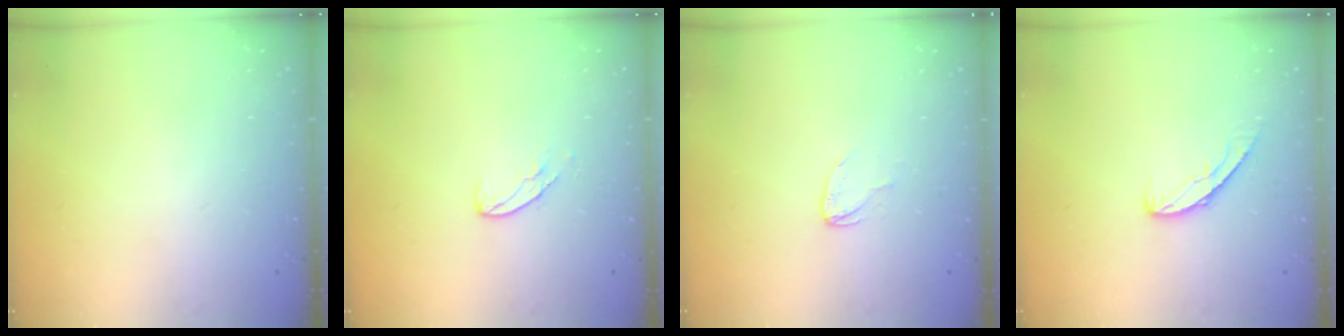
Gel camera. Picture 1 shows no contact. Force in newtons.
{"total": 6.3, "press": 6.3, "slide": 0.4}
{"total": 3.2, "press": 3.2, "slide": 0.3}
{"total": 5.2, "press": 5.2, "slide": 0.3}